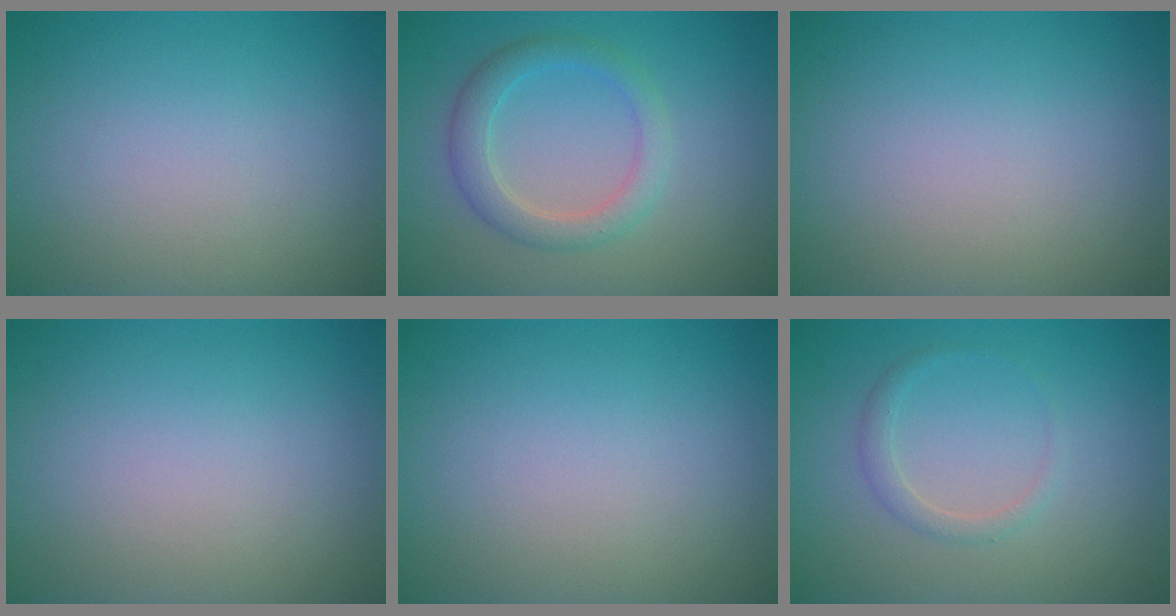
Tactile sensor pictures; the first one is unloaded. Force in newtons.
{"total": 2.9, "press": 2.9, "slide": 0.2}
{"total": 0.0}
{"total": 0.0}
{"total": 0.0}
{"total": 1.3, "press": 1.3, "slide": 0.1}